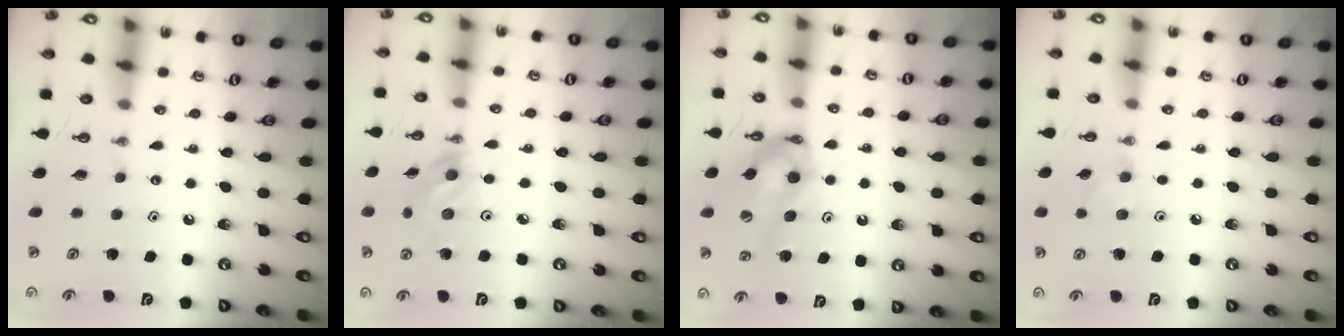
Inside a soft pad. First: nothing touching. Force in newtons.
{"total": 9.5, "press": 9.2, "slide": 2.2}
{"total": 11.7, "press": 11.7, "slide": 1.2}
{"total": 6.2, "press": 5.7, "slide": 2.7}